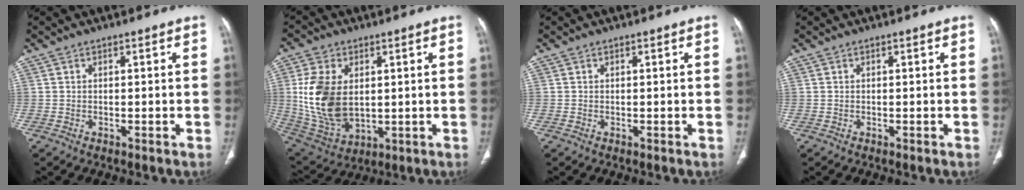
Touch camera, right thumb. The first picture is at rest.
{"total": 15.6, "force": [1.7, 10.0, 11.8], "torque": [-0.226, -0.011, 0.050]}
{"total": 0.0}
{"total": 0.0}